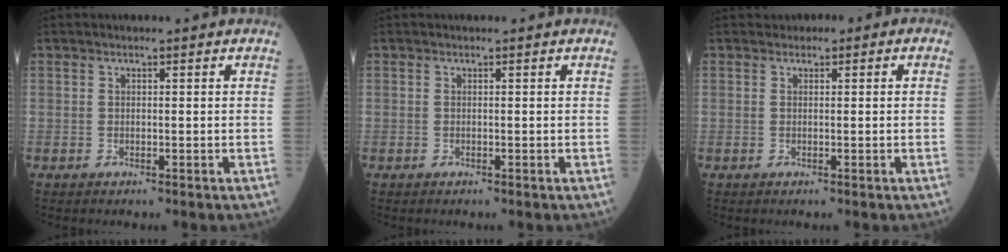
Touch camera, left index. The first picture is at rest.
{"total": 0.0}
{"total": 1.1, "force": [0.3, 0.9, 0.5], "torque": [-0.004, 0.006, -0.001]}